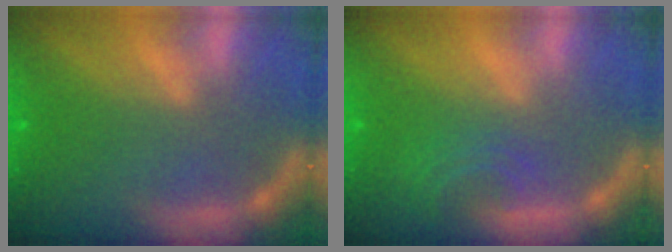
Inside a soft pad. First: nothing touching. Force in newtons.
{"total": 2.9}